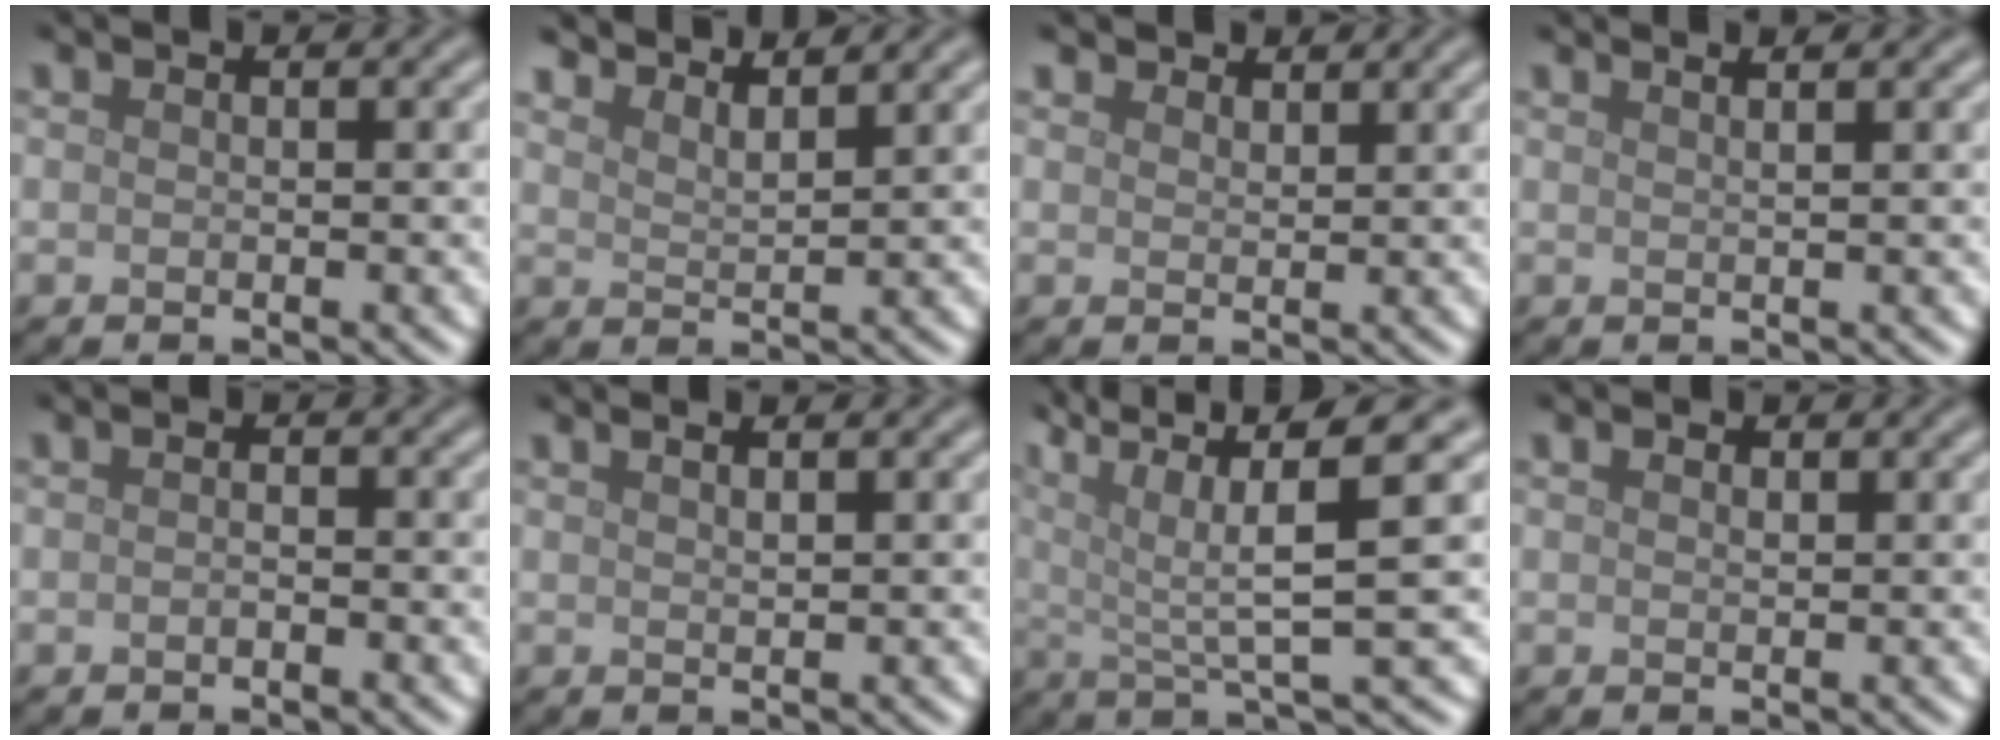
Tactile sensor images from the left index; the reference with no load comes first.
{"total": 4.8, "force": [4.5, 0.7, 1.3], "torque": [-0.012, 0.006, 0.054]}
{"total": 1.8, "force": [1.7, 0.6, 0.3], "torque": [-0.009, 0.002, 0.026]}
{"total": 3.3, "force": [2.2, 1.3, 2.1], "torque": [-0.003, 0.019, -0.005]}
{"total": 0.7, "force": [-0.4, 0.3, 0.5], "torque": [-0.010, -0.001, -0.007]}
{"total": 1.3, "force": [0.8, 0.3, 0.9], "torque": [-0.010, 0.003, 0.011]}
{"total": 9.1, "force": [3.4, 2.1, 8.2], "torque": [-0.139, 0.020, 0.061]}
{"total": 1.0, "force": [0.6, 0.4, 0.6], "torque": [-0.012, 0.000, 0.012]}